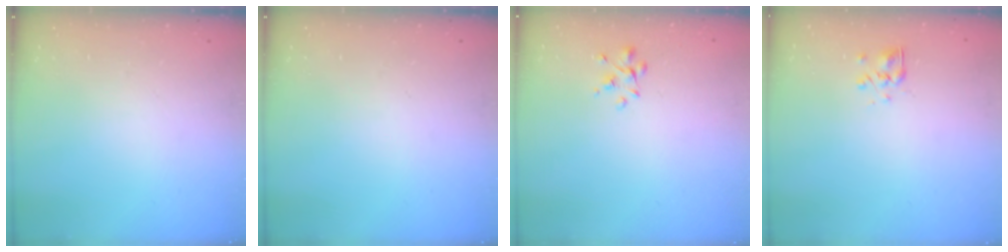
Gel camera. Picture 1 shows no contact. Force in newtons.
{"total": 0.0}
{"total": 2.2, "press": 2.1, "slide": 0.7}
{"total": 3.1, "press": 2.9, "slide": 1.1}